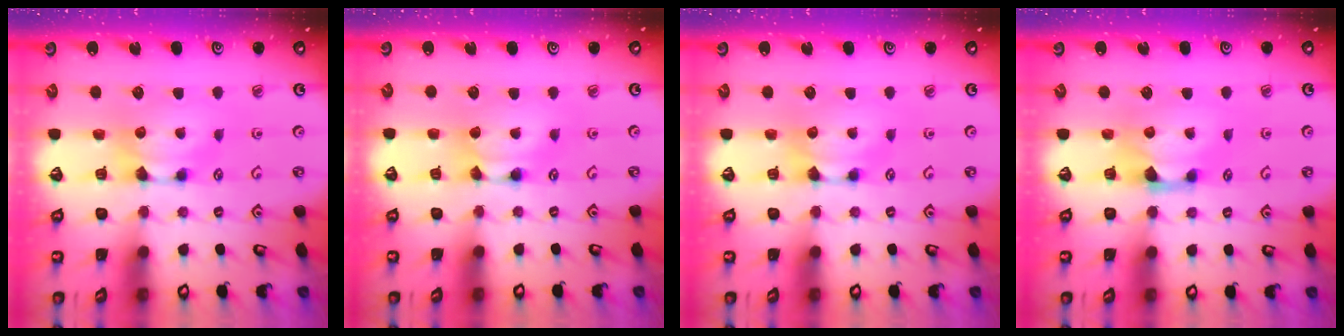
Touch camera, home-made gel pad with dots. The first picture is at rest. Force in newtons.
{"total": 1.6, "press": 1.5, "slide": 0.2}
{"total": 0.0}
{"total": 1.3, "press": 0.4, "slide": 1.3}